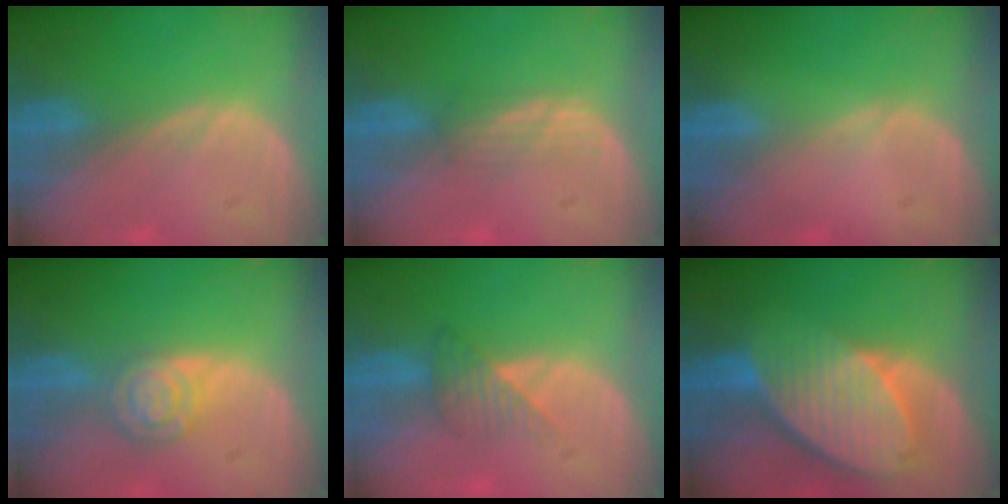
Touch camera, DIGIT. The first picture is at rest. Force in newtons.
{"total": 2.1, "press": 2.1, "slide": 0.2}
{"total": 0.0}
{"total": 5.4, "press": 4.7, "slide": 2.5}
{"total": 3.4, "press": 3.2, "slide": 1.1}
{"total": 10.2, "press": 8.9, "slide": 5.1}